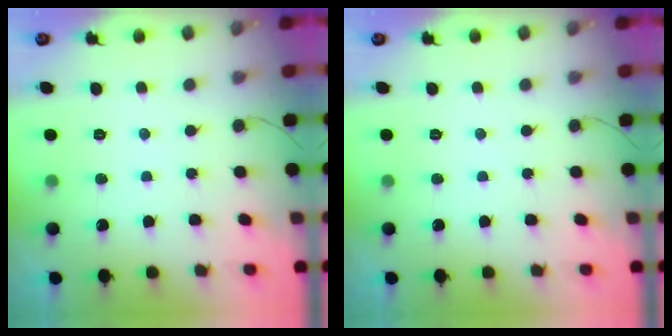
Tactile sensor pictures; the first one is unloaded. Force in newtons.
{"total": 0.0}